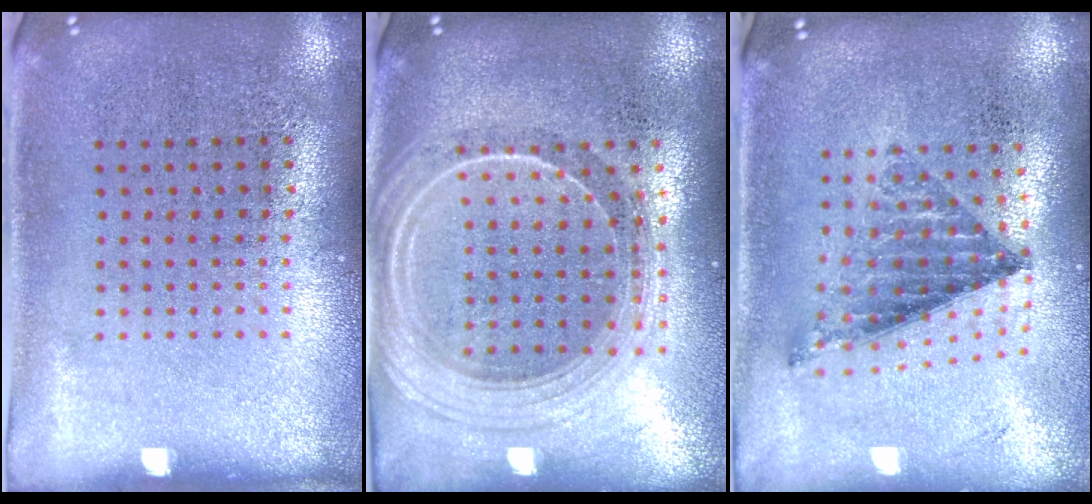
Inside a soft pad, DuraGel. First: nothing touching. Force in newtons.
{"total": 2.4, "press": 2.0, "slide": 1.3}
{"total": 0.9, "press": 0.8, "slide": 0.3}